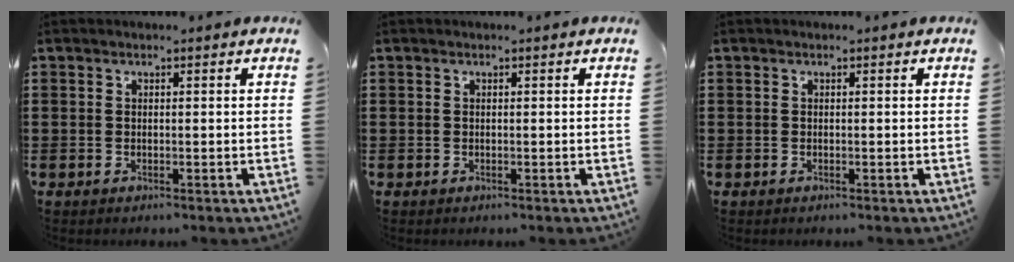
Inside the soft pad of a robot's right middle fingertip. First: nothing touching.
{"total": 0.0}
{"total": 0.0}